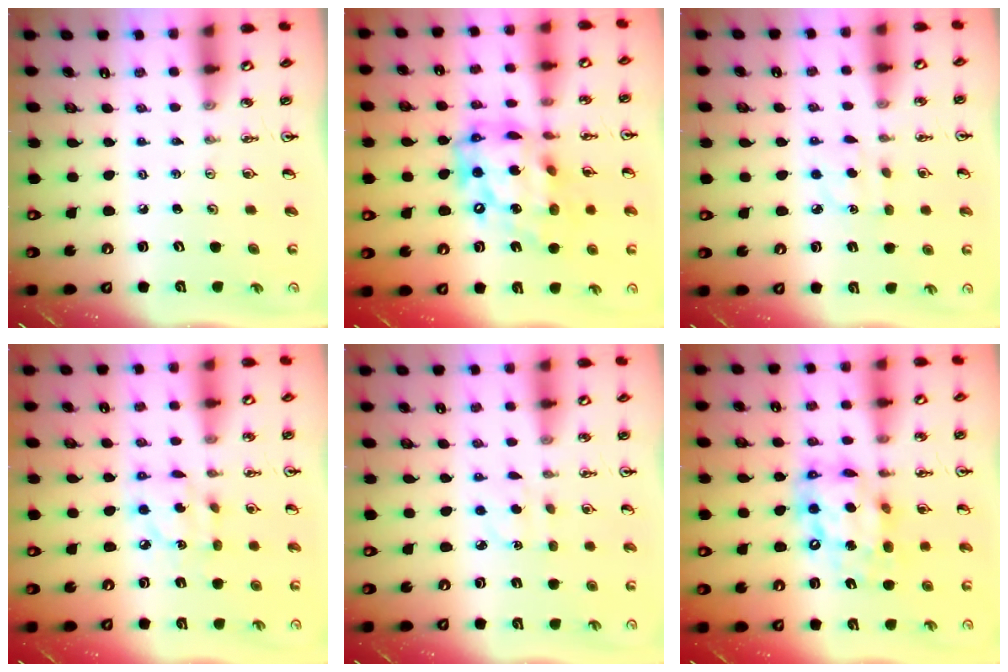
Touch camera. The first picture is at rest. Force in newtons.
{"total": 20.2, "press": 20.1, "slide": 1.8}
{"total": 4.4, "press": 4.3, "slide": 0.6}
{"total": 8.5, "press": 8.5, "slide": 0.3}
{"total": 2.6, "press": 2.6, "slide": 0.5}
{"total": 14.0, "press": 14.0, "slide": 1.4}